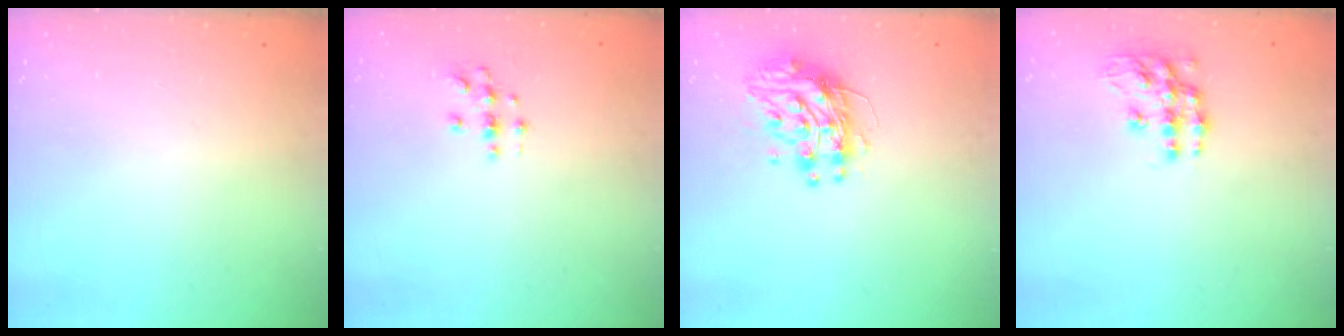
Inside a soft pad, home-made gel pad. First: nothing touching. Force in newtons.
{"total": 3.0, "press": 3.0, "slide": 0.3}
{"total": 10.2, "press": 10.2, "slide": 0.8}
{"total": 11.8, "press": 11.7, "slide": 0.6}